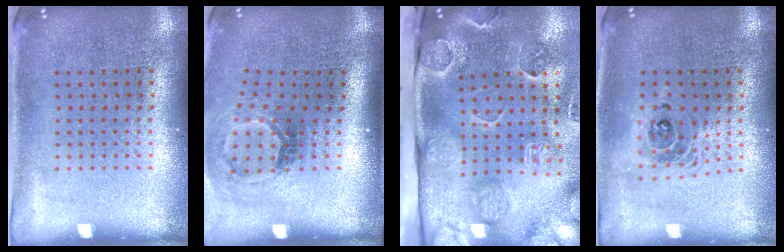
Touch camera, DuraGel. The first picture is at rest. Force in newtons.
{"total": 1.9, "press": 1.2, "slide": 1.5}
{"total": 3.7, "press": 3.3, "slide": 1.7}
{"total": 1.5, "press": 1.2, "slide": 0.9}